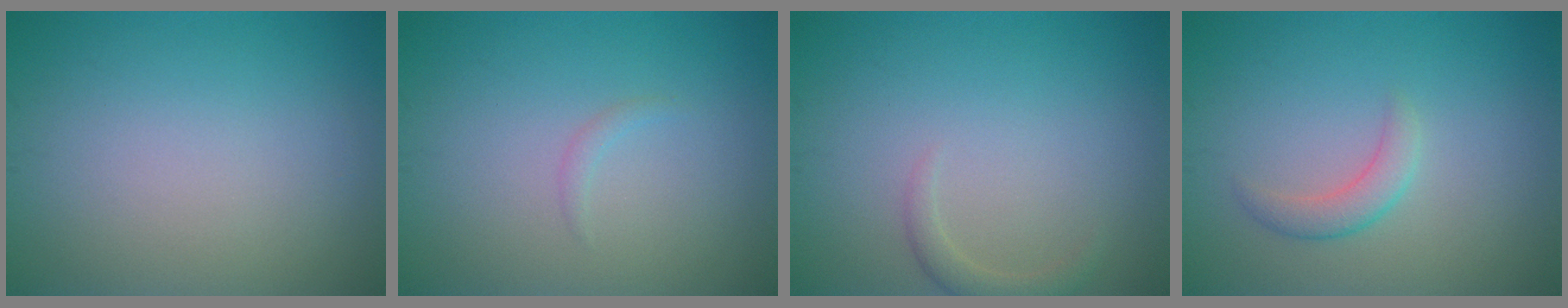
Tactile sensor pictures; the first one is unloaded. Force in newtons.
{"total": 0.7, "press": 0.6, "slide": 0.1}
{"total": 1.4, "press": 1.4, "slide": 0.1}
{"total": 1.9, "press": 1.9, "slide": 0.1}